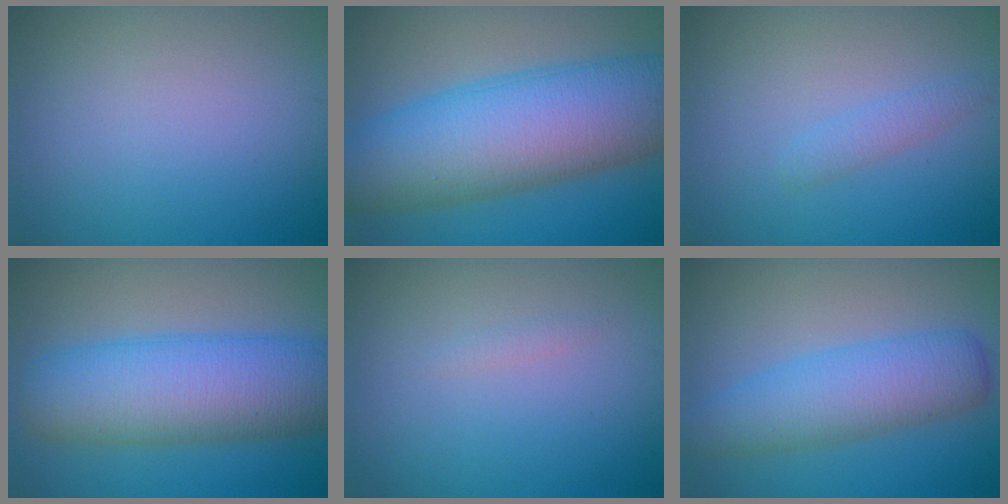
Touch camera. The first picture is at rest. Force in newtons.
{"total": 13.0, "press": 13.0, "slide": 0.1}
{"total": 1.3, "press": 1.3, "slide": 0.0}
{"total": 10.4, "press": 10.4, "slide": 0.3}
{"total": 0.5, "press": 0.5, "slide": 0.1}
{"total": 5.7, "press": 5.7, "slide": 0.3}